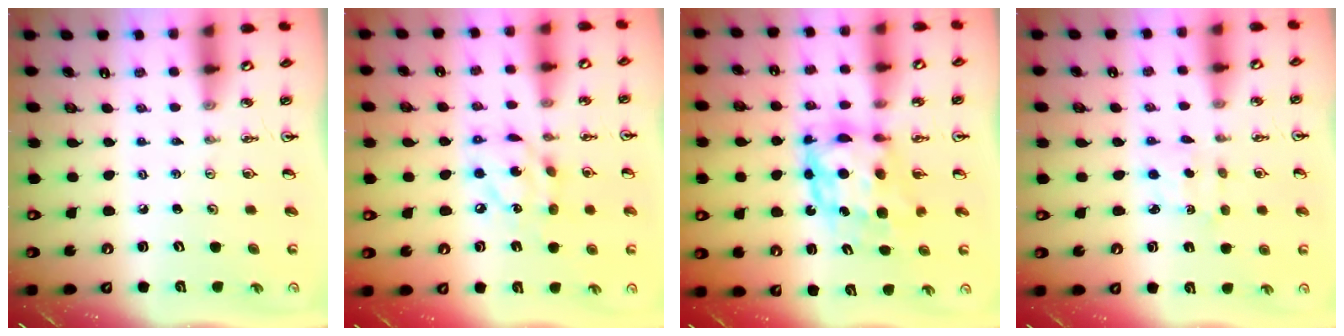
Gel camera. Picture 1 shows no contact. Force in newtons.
{"total": 11.1, "press": 11.1, "slide": 0.7}
{"total": 8.4, "press": 8.2, "slide": 1.3}
{"total": 2.2, "press": 2.1, "slide": 0.7}